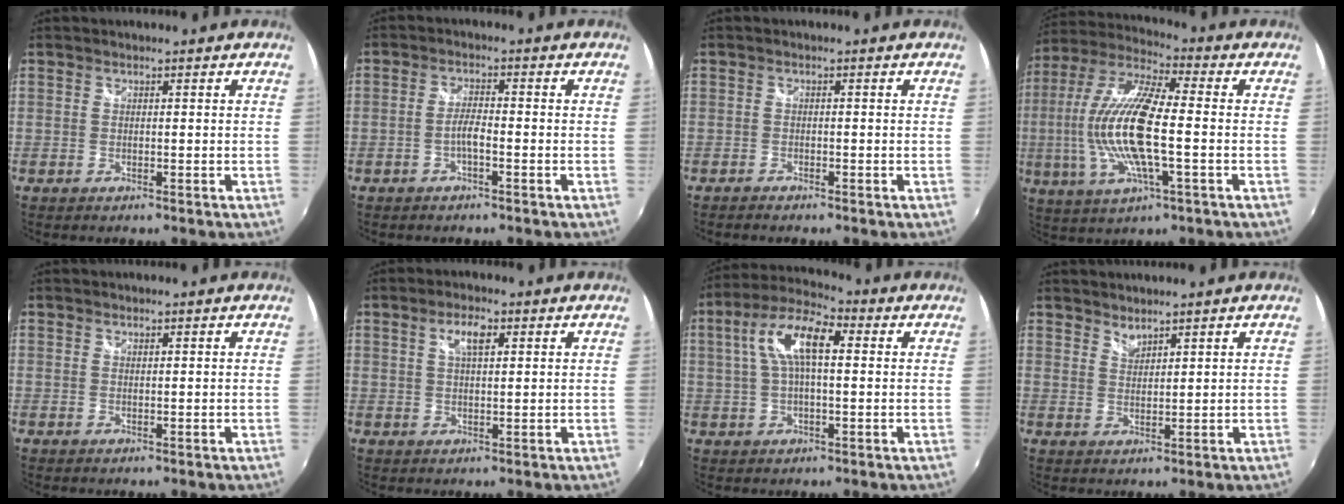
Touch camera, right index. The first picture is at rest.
{"total": 2.7, "force": [-1.2, 0.4, 2.4], "torque": [-0.051, 0.006, -0.025]}
{"total": 1.4, "force": [-1.3, 0.3, 0.4], "torque": [-0.015, -0.007, -0.026]}
{"total": 17.4, "force": [-1.7, 4.3, 16.8], "torque": [-0.326, -0.003, -0.036]}
{"total": 0.0}
{"total": 4.0, "force": [1.6, 1.4, 3.3], "torque": [-0.059, 0.007, 0.027]}
{"total": 10.7, "force": [2.2, 4.0, 9.6], "torque": [-0.188, 0.026, 0.035]}
{"total": 2.3, "force": [2.2, 0.4, 0.5], "torque": [-0.005, 0.001, 0.038]}